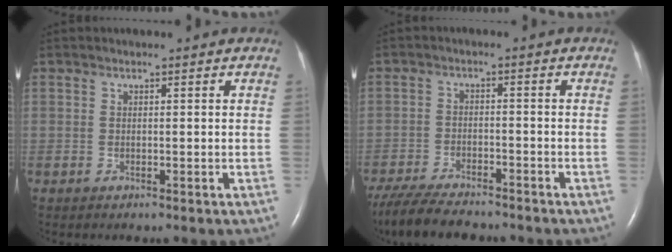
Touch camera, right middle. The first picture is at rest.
{"total": 11.6, "force": [-10.0, 2.3, 5.4], "torque": [-0.097, -0.022, -0.160]}